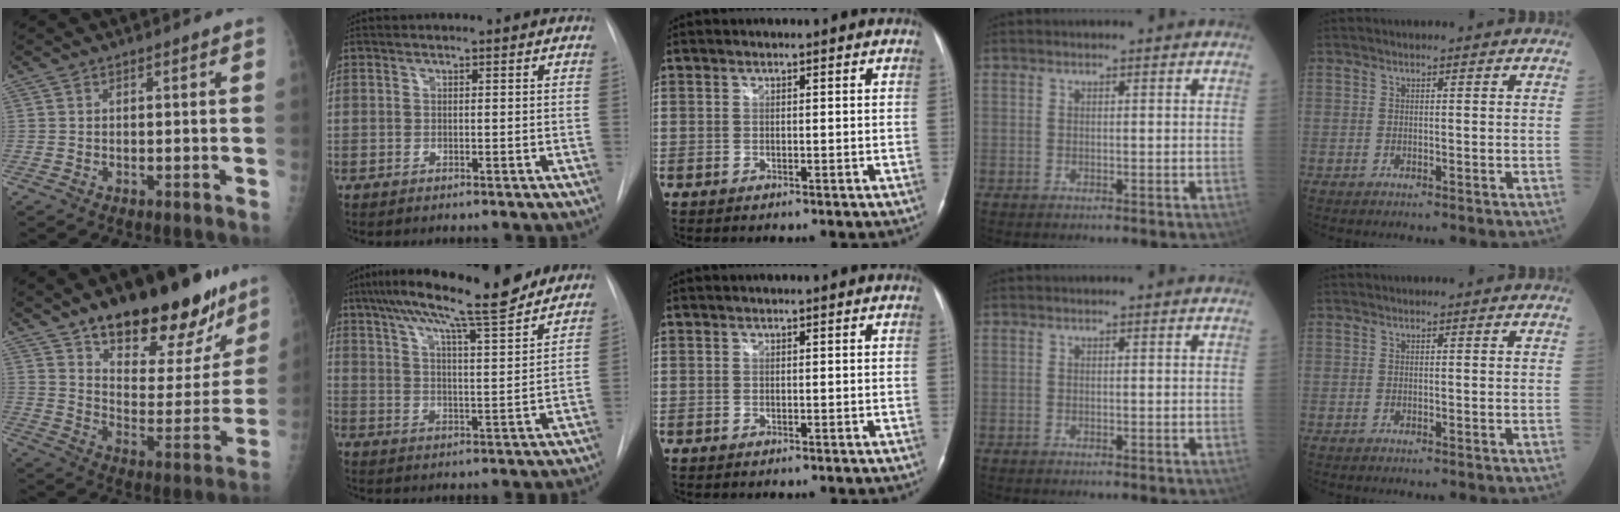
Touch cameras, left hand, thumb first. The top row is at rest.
{"thumb": {"total": 26.4, "force": [18.2, 11.0, 15.5], "torque": [-0.170, -0.081, 0.273]}, "index": {"total": 16.9, "force": [13.6, 1.4, 9.8], "torque": [-0.161, 0.009, 0.202]}}